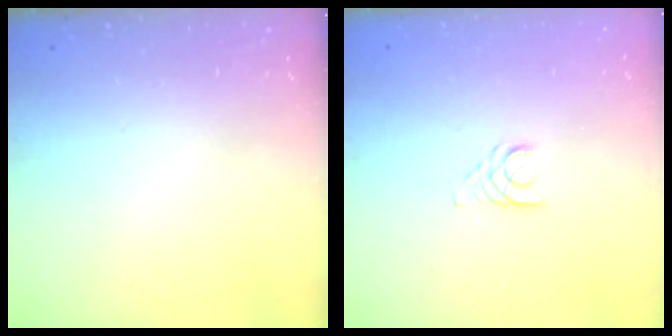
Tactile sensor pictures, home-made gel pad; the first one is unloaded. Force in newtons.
{"total": 2.5, "press": 2.5, "slide": 0.3}